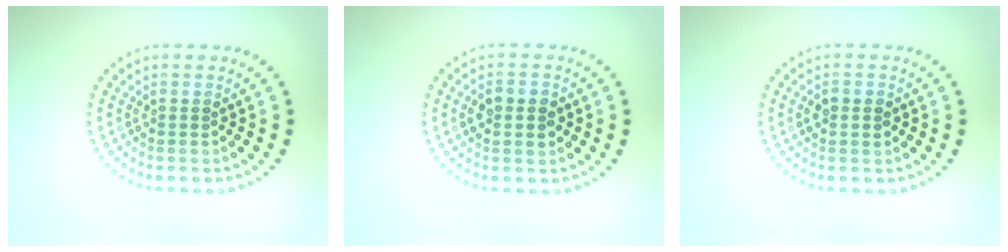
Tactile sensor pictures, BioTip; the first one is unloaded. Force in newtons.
{"total": 2.8, "press": 2.8, "slide": 0.0}
{"total": 2.0, "press": 2.0, "slide": 0.1}